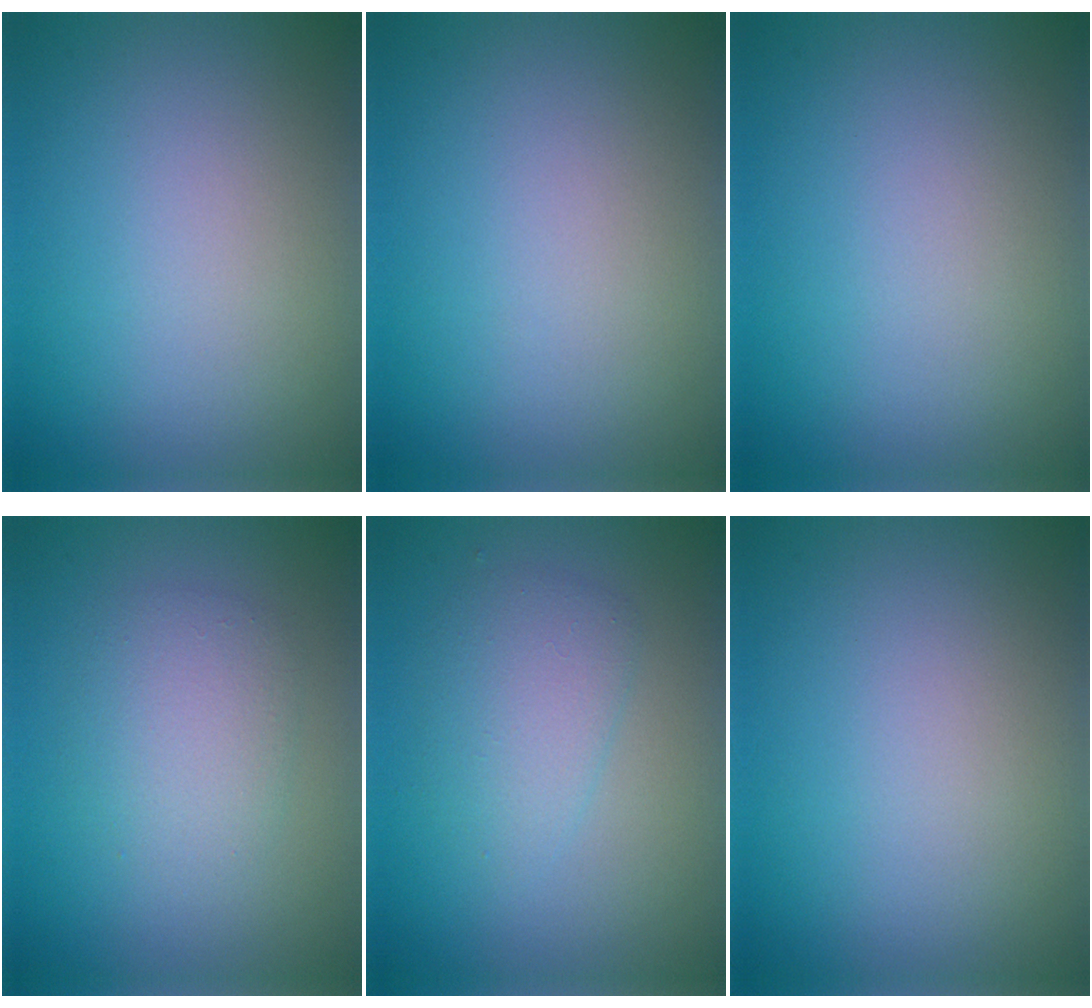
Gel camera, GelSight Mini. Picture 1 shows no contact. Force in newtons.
{"total": 0.0}
{"total": 0.0}
{"total": 2.9, "press": 2.9, "slide": 0.1}
{"total": 2.6, "press": 2.6, "slide": 0.1}
{"total": 0.0}